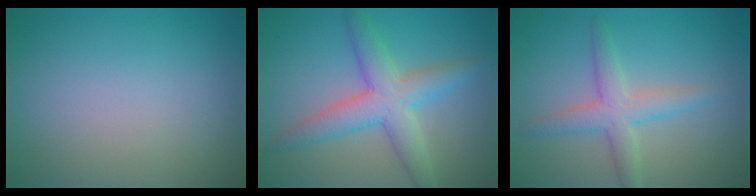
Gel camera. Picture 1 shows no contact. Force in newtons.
{"total": 5.3, "press": 5.3, "slide": 0.2}
{"total": 3.3, "press": 3.3, "slide": 0.0}